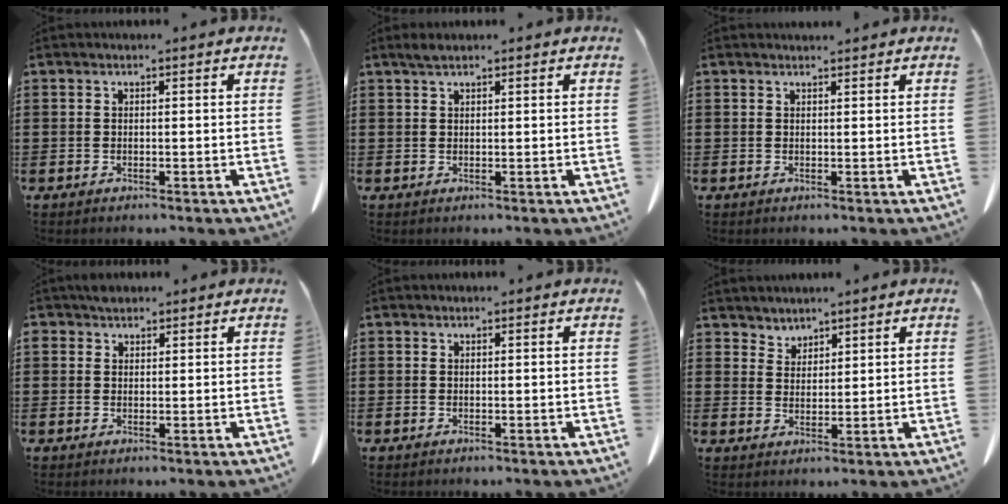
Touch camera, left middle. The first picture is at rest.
{"total": 1.3, "force": [1.0, 0.2, 0.8], "torque": [-0.018, 0.000, 0.019]}
{"total": 0.8, "force": [0.8, 0.0, 0.1], "torque": [-0.004, 0.000, 0.015]}
{"total": 1.7, "force": [1.4, 0.9, 0.3], "torque": [-0.013, 0.001, 0.029]}
{"total": 0.0}
{"total": 2.4, "force": [2.3, 0.7, -0.3], "torque": [-0.003, -0.002, 0.044]}